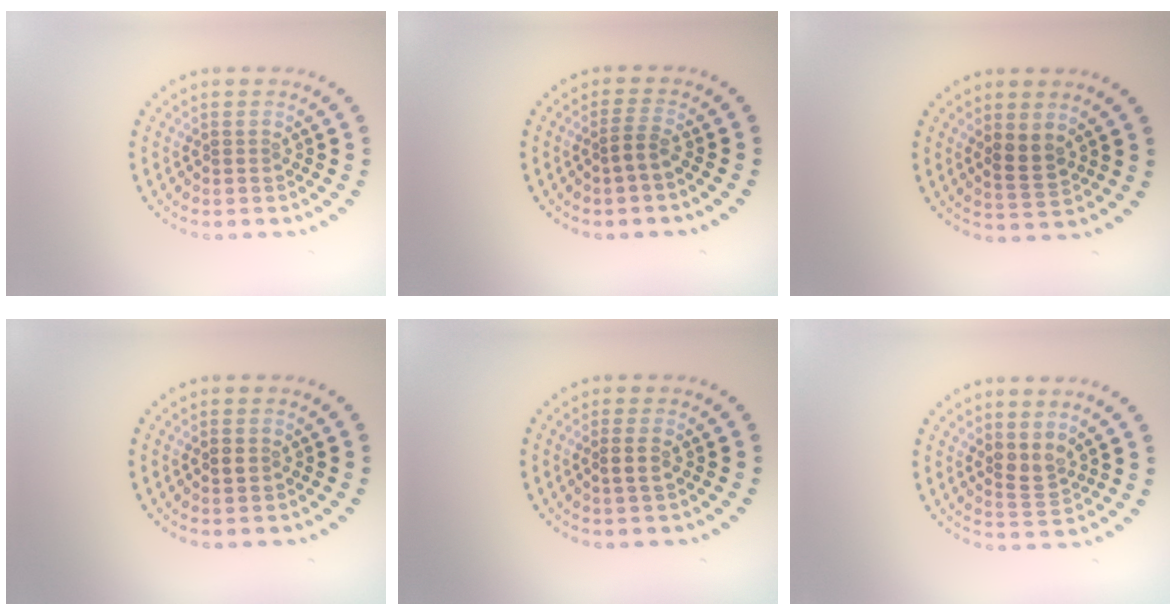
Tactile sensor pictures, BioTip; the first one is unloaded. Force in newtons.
{"total": 1.4, "press": 1.1, "slide": 0.9}
{"total": 2.2, "press": 2.1, "slide": 0.7}
{"total": 1.0, "press": 1.0, "slide": 0.1}
{"total": 1.2, "press": 1.0, "slide": 0.6}
{"total": 2.0, "press": 1.6, "slide": 1.2}